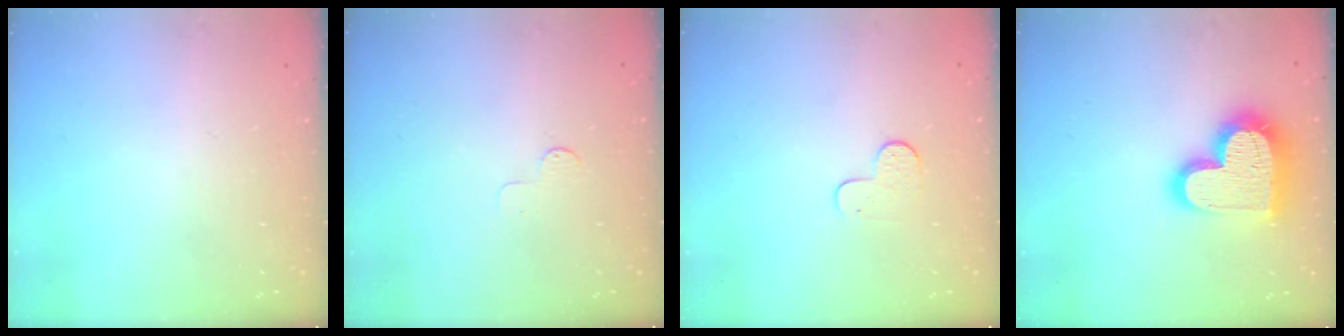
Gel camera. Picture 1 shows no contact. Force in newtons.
{"total": 2.7, "press": 2.7, "slide": 0.2}
{"total": 5.5, "press": 5.4, "slide": 0.6}
{"total": 20.0, "press": 19.9, "slide": 1.4}